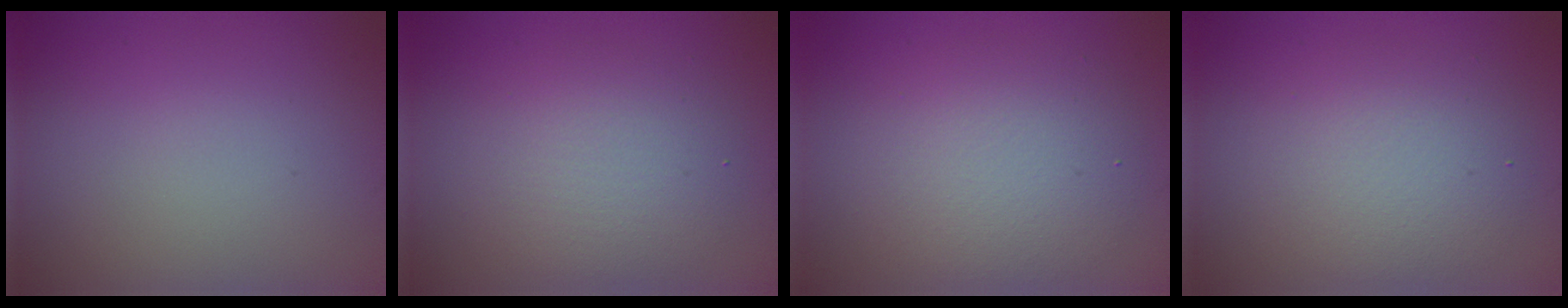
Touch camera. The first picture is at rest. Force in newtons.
{"total": 4.0, "press": 4.0, "slide": 0.2}
{"total": 5.1, "press": 5.1, "slide": 0.2}
{"total": 4.4, "press": 4.4, "slide": 0.3}